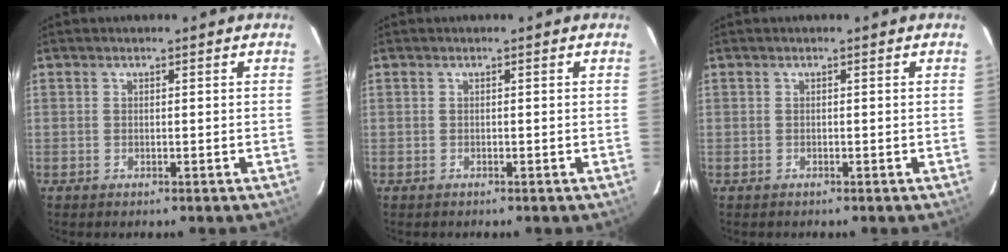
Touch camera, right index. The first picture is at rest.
{"total": 0.0}
{"total": 0.0}